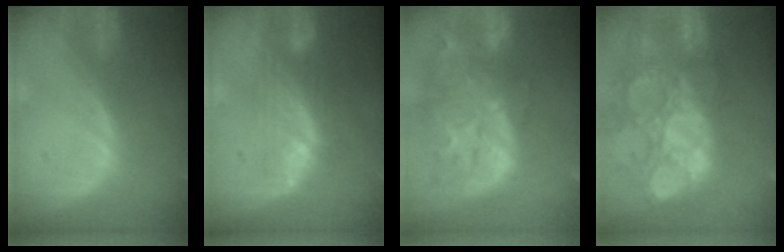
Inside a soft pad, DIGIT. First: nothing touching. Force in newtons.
{"total": 5.5, "press": 5.4, "slide": 0.7}
{"total": 14.7, "press": 11.8, "slide": 8.8}
{"total": 15.2, "press": 12.6, "slide": 8.5}